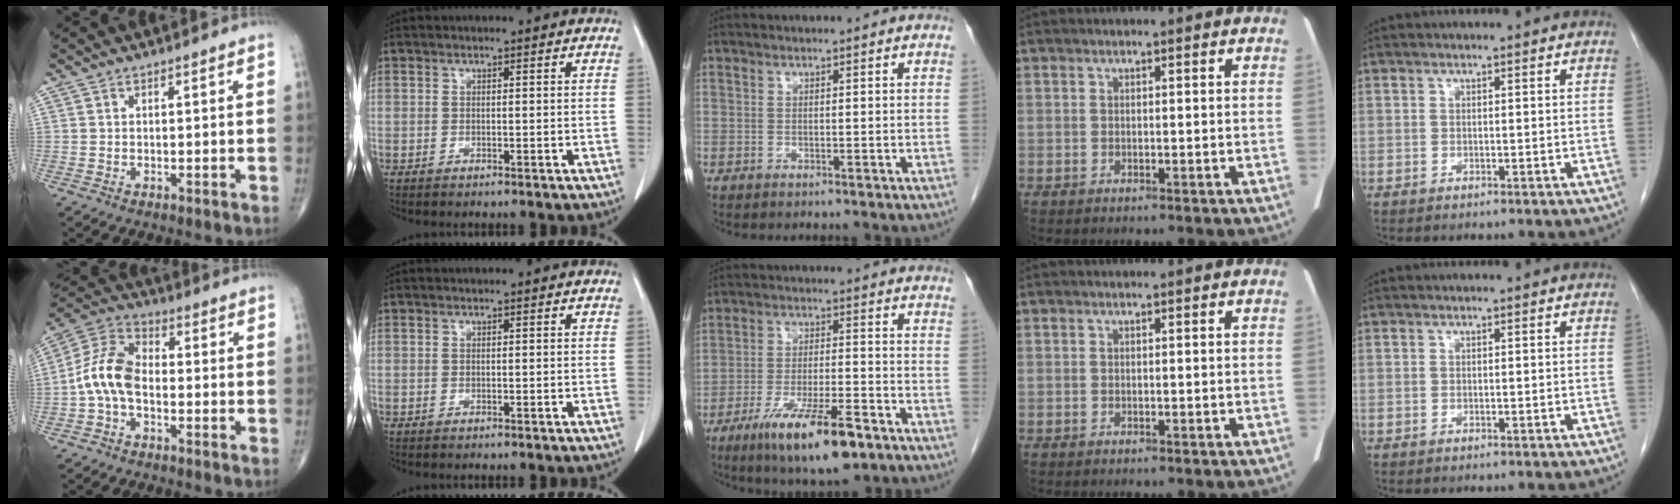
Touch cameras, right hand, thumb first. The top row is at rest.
{"thumb": {"total": 9.7, "force": [-1.8, 5.9, 7.5], "torque": [-0.146, 0.034, -0.048]}, "middle": {"total": 12.7, "force": [-7.8, 2.3, 9.7], "torque": [-0.171, -0.021, -0.126]}}